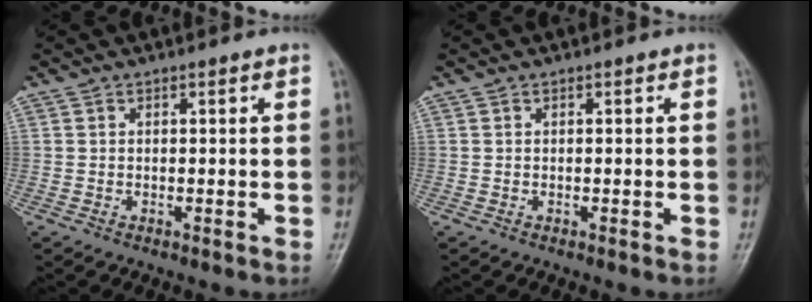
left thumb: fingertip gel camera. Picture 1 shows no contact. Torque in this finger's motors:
{"motor_torque": [-0.04, 0.05, -0.02, -0.04, 0.00]}